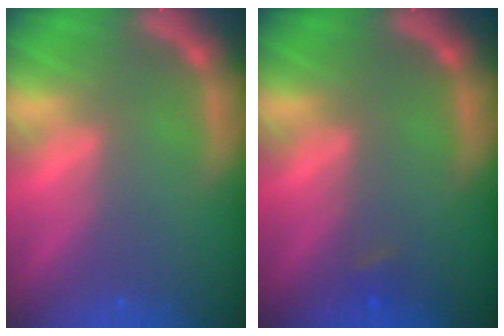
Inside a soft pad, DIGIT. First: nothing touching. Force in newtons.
{"total": 0.9}